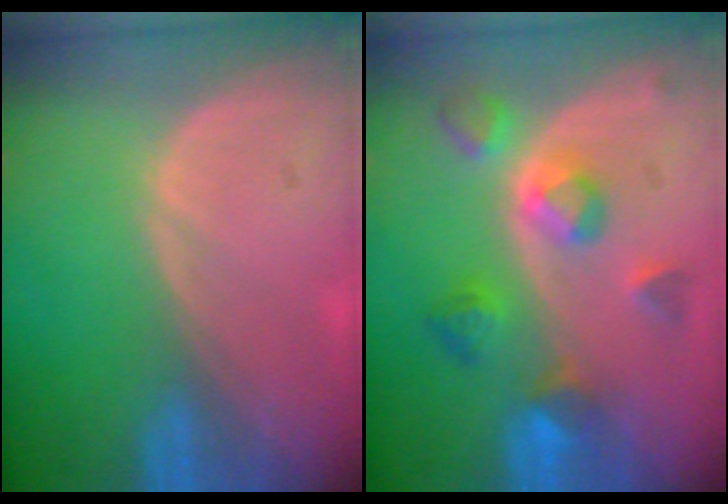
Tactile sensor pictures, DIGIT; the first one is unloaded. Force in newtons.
{"total": 7.5, "press": 7.1, "slide": 2.6}